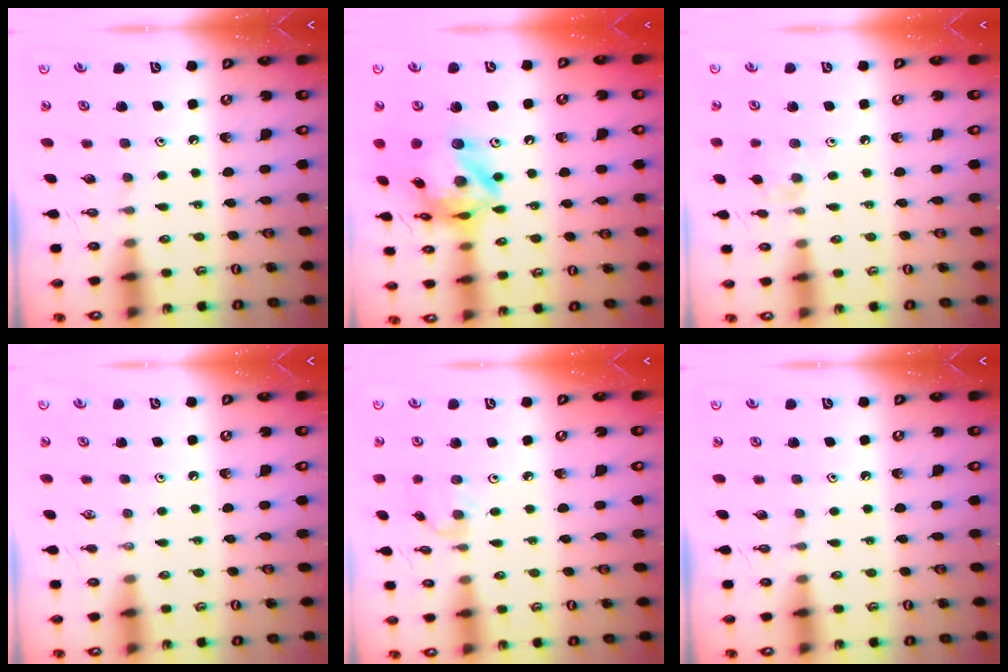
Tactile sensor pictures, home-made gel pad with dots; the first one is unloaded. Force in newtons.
{"total": 18.0, "press": 17.9, "slide": 2.0}
{"total": 6.3, "press": 6.3, "slide": 0.8}
{"total": 0.0}
{"total": 0.7, "press": 0.7, "slide": 0.2}
{"total": 0.0}